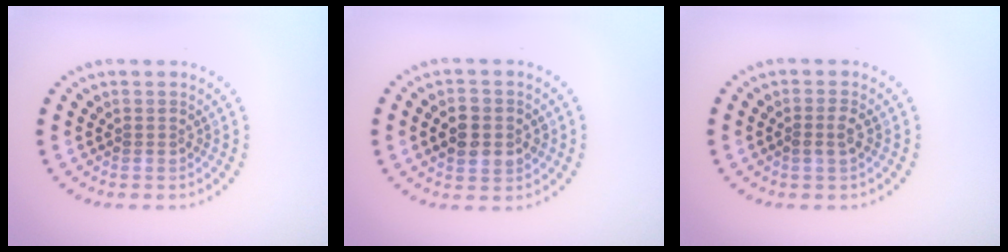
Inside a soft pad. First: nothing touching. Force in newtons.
{"total": 3.8, "press": 3.8, "slide": 0.3}
{"total": 1.4, "press": 1.3, "slide": 0.4}